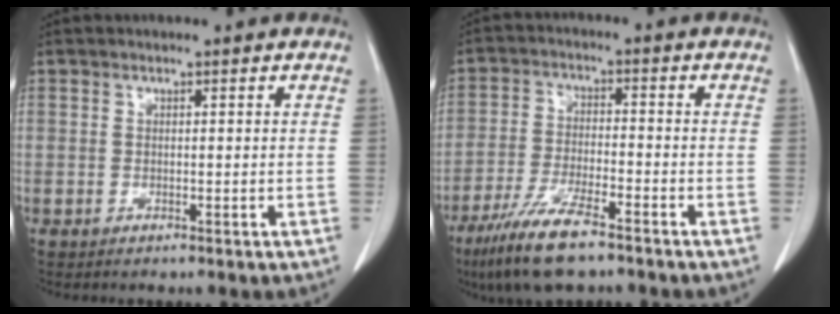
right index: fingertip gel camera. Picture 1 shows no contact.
{"total": 10.3, "force": [-7.3, 1.8, 7.0], "torque": [-0.137, -0.024, -0.131]}